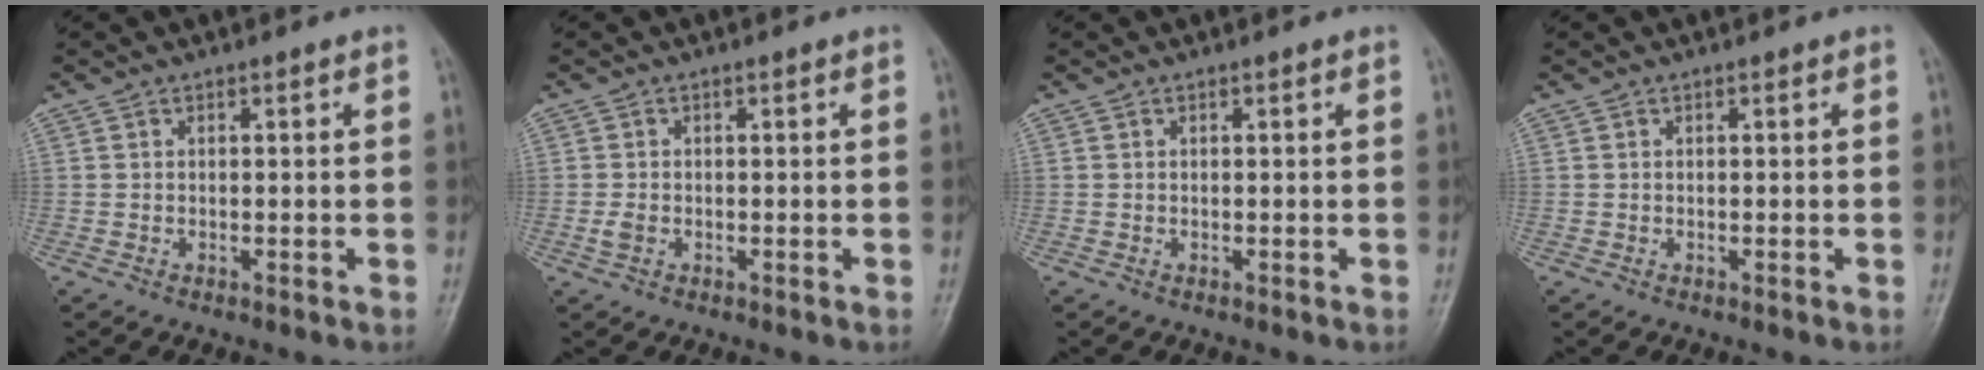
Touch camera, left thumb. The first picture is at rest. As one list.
[{"total": 1.6, "force": [-0.3, 1.1, 1.1], "torque": [-0.025, 0.001, -0.005]}, {"total": 0.0}, {"total": 0.0}]